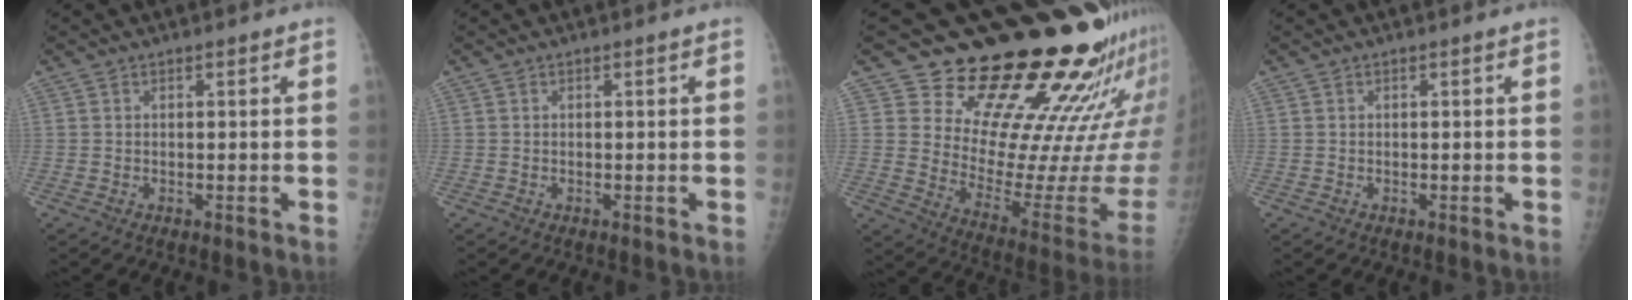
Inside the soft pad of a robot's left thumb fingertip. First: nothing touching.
{"total": 0.0}
{"total": 23.2, "force": [16.8, 6.3, 14.6], "torque": [-0.173, -0.156, 0.242]}
{"total": 0.0}